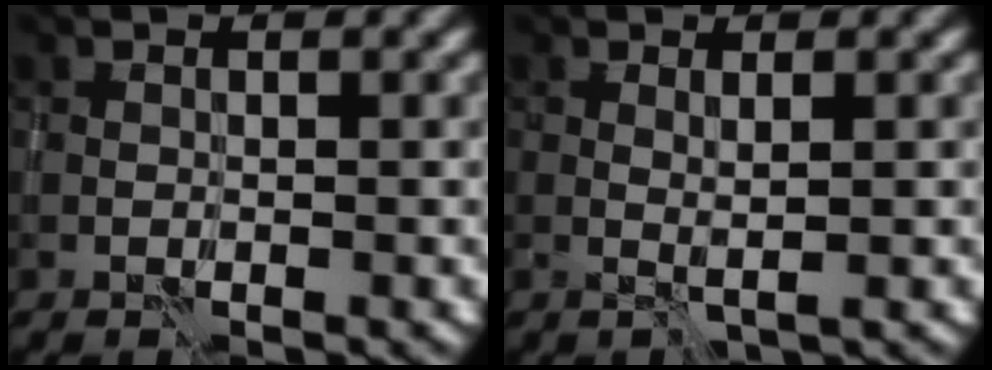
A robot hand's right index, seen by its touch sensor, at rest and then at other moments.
{"total": 1.0, "force": [0.3, -0.3, 0.9], "torque": [-0.018, -0.001, 0.004]}